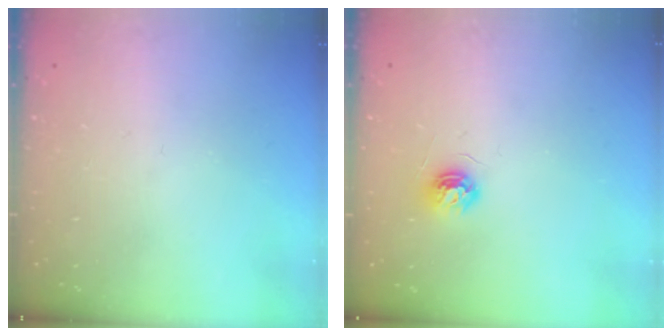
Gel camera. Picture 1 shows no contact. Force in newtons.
{"total": 5.3, "press": 5.3, "slide": 0.6}